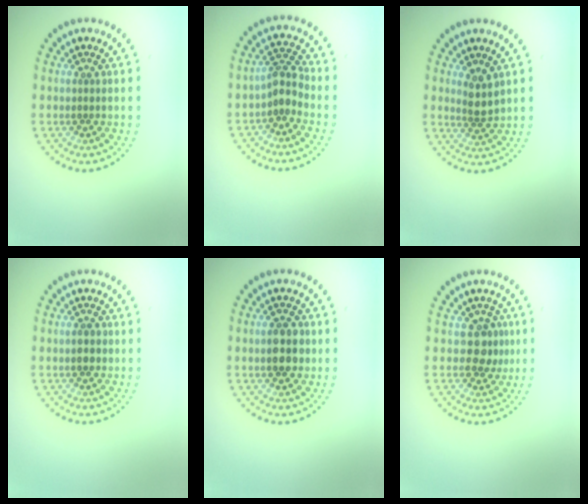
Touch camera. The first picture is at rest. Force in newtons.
{"total": 2.3, "press": 1.8, "slide": 1.5}
{"total": 2.1, "press": 1.8, "slide": 1.2}
{"total": 1.2, "press": 1.2, "slide": 0.2}
{"total": 3.0, "press": 3.0, "slide": 0.1}
{"total": 2.0, "press": 1.7, "slide": 1.1}